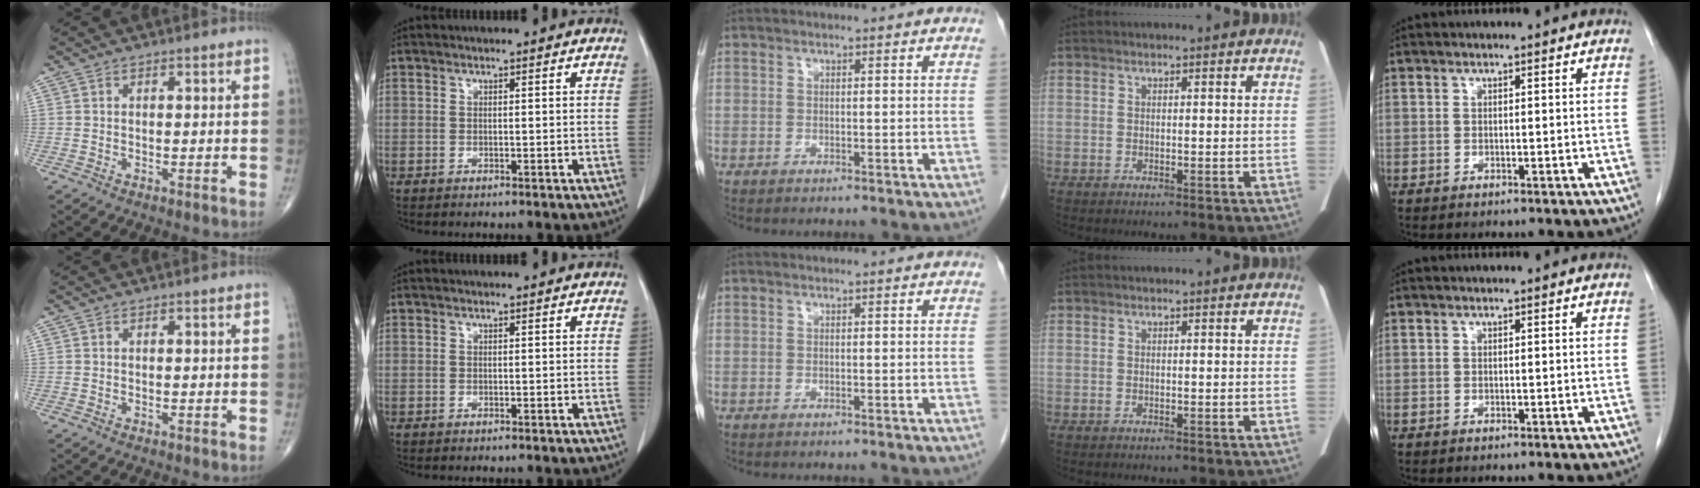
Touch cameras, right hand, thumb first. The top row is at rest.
{}